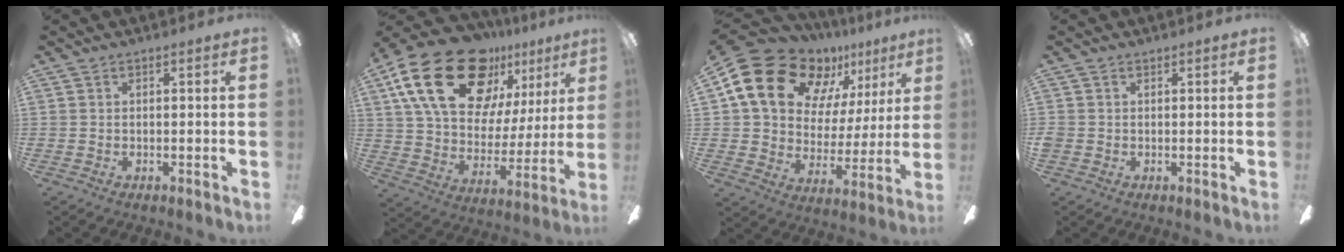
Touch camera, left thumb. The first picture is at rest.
{"total": 27.8, "force": [15.0, 16.3, 16.8], "torque": [-0.295, -0.084, 0.279]}
{"total": 19.8, "force": [11.6, 13.1, 9.3], "torque": [-0.164, -0.063, 0.226]}
{"total": 1.0, "force": [0.2, 1.0, 0.2], "torque": [-0.004, 0.001, 0.004]}